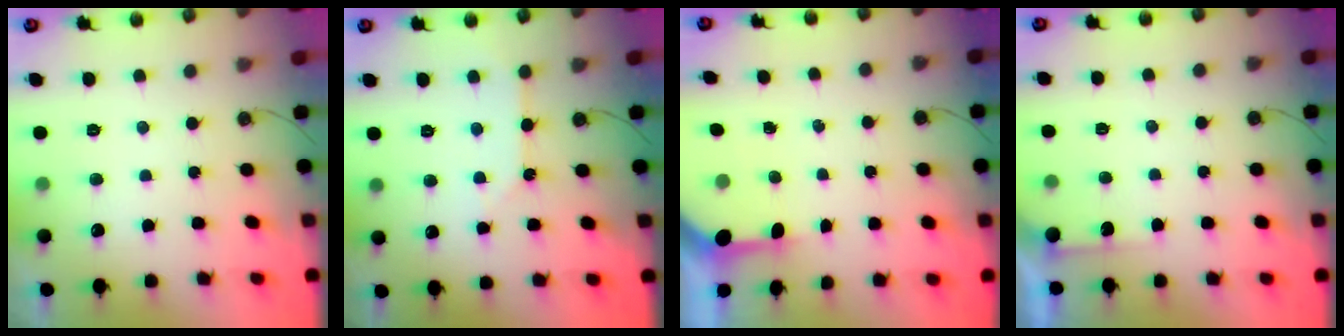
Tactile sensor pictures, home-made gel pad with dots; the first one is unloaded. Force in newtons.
{"total": 2.6, "press": 2.5, "slide": 0.3}
{"total": 3.5, "press": 3.5, "slide": 0.4}
{"total": 3.3, "press": 3.3, "slide": 0.5}